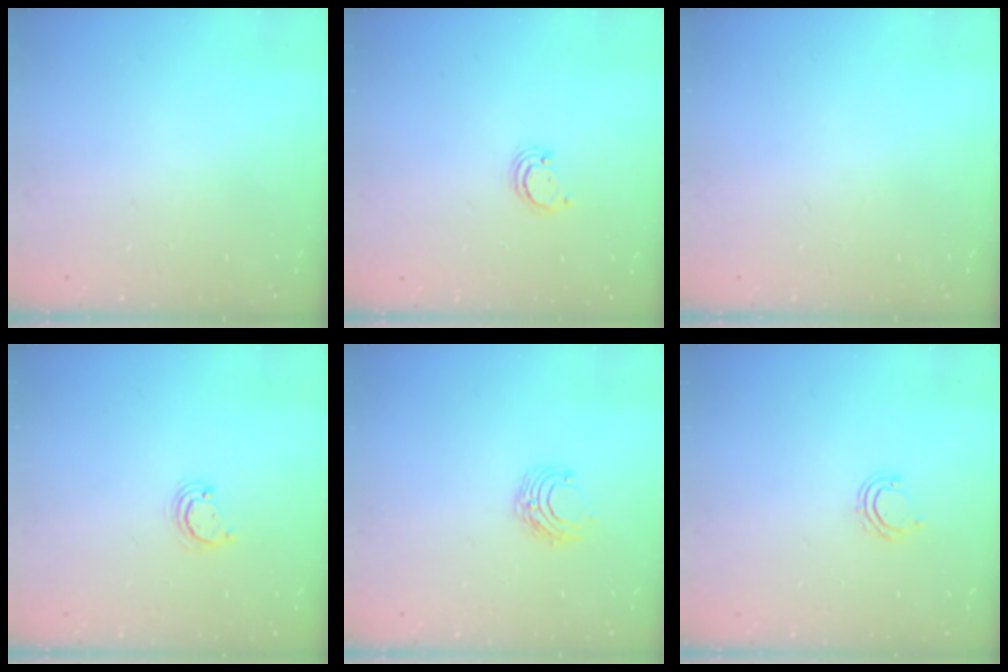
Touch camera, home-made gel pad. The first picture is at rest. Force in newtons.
{"total": 2.4, "press": 2.4, "slide": 0.2}
{"total": 0.0}
{"total": 3.0, "press": 3.0, "slide": 0.2}
{"total": 6.0, "press": 5.9, "slide": 0.6}
{"total": 5.9, "press": 5.8, "slide": 1.3}